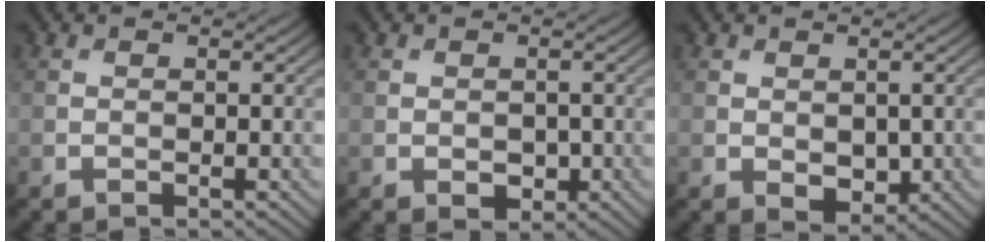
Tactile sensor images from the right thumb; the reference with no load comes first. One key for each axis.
{"total": 1.8, "fx": -0.3, "fy": 1.5, "fz": 1.1, "tx": -0.020, "ty": -0.011, "tz": -0.003}
{"total": 2.5, "fx": 0.2, "fy": 1.8, "fz": 1.7, "tx": -0.033, "ty": -0.009, "tz": 0.009}